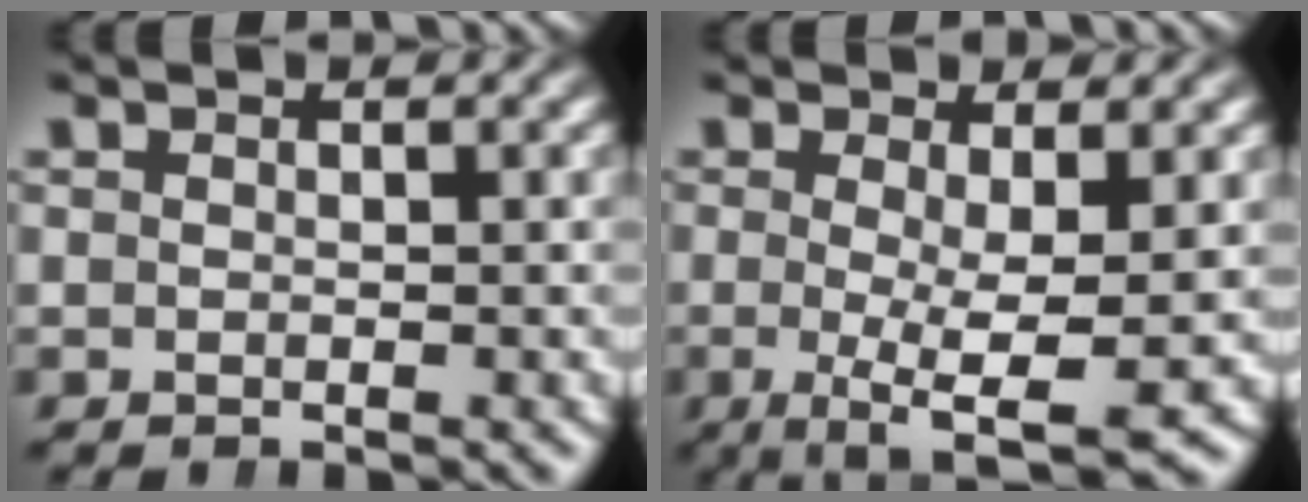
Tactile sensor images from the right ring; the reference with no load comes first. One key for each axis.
{"total": 6.2, "fx": -3.1, "fy": 1.6, "fz": 5.2, "tx": -0.101, "ty": -0.050, "tz": -0.029}